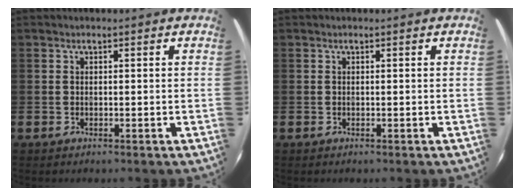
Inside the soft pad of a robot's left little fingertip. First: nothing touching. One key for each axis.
{"total": 0.0}